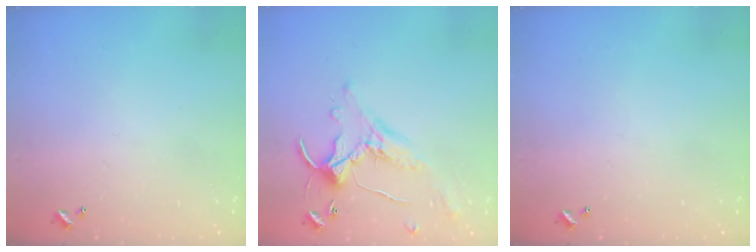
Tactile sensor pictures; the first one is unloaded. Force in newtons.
{"total": 1.7, "press": 1.5, "slide": 0.8}
{"total": 0.0}